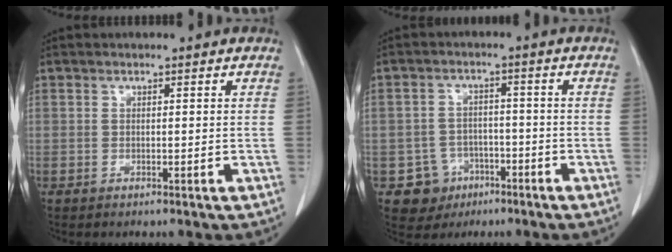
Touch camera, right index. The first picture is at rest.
{"total": 5.9, "force": [-2.7, 5.2, 0.6], "torque": [-0.003, 0.012, -0.036]}